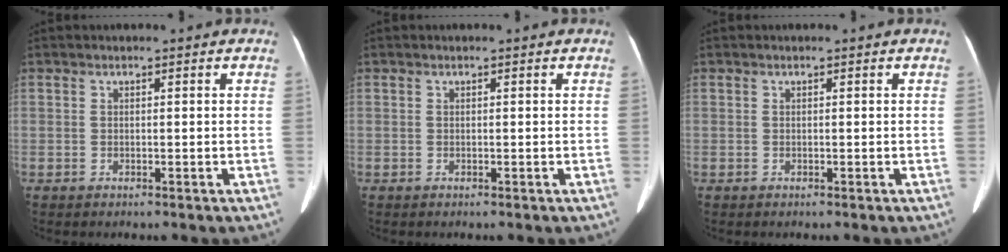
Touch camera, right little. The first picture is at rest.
{"total": 0.0}
{"total": 0.0}